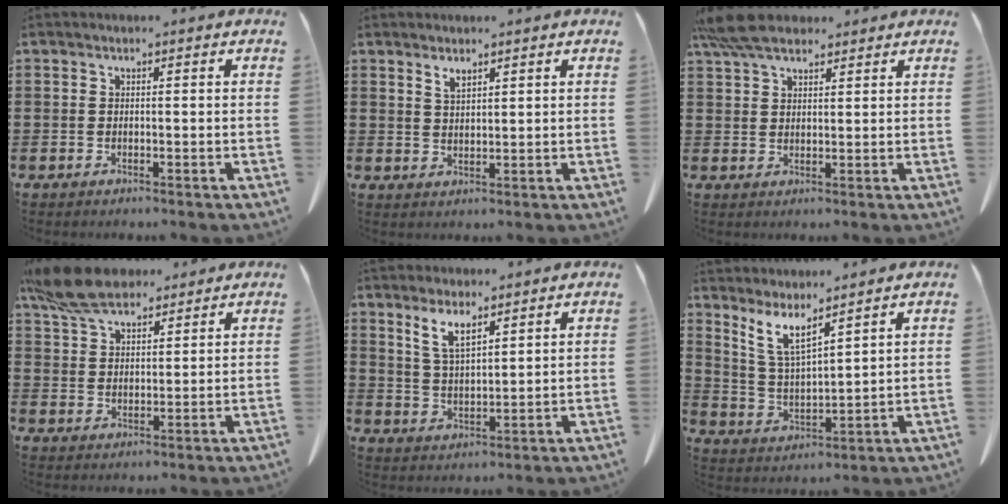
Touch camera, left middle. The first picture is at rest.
{"total": 2.1, "force": [1.7, 0.5, 1.1], "torque": [-0.025, -0.001, 0.033]}
{"total": 6.7, "force": [5.5, 2.1, 3.2], "torque": [-0.079, -0.004, 0.105]}
{"total": 9.3, "force": [7.6, 3.2, 4.2], "torque": [-0.108, -0.010, 0.147]}
{"total": 6.2, "force": [4.4, 2.0, 3.8], "torque": [-0.087, -0.008, 0.080]}
{"total": 6.4, "force": [4.8, 0.9, 4.1], "torque": [-0.096, -0.028, 0.086]}